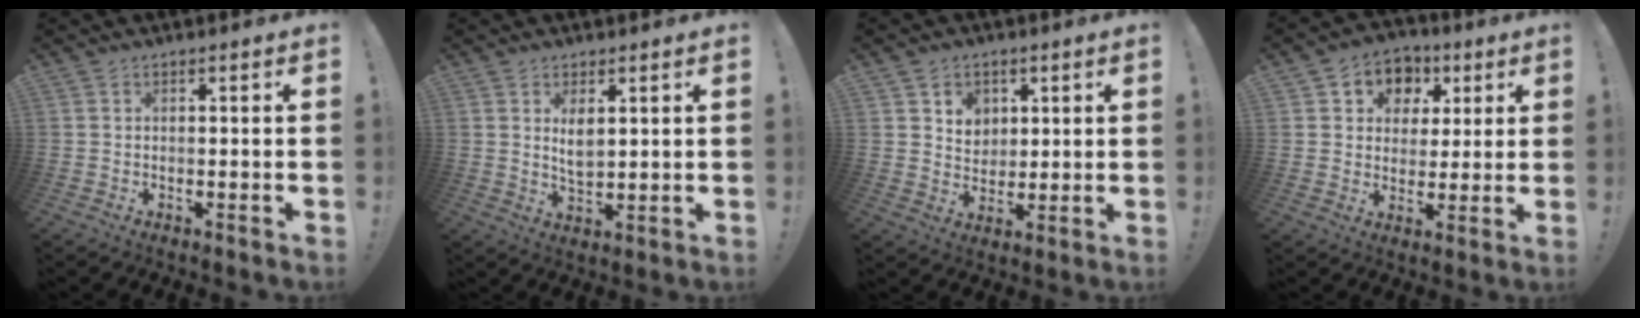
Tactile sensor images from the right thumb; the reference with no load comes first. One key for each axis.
{"total": 5.1, "fx": 1.9, "fy": 2.4, "fz": 4.0, "tx": -0.075, "ty": -0.014, "tz": 0.031}
{"total": 6.5, "fx": 3.1, "fy": 5.5, "fz": 1.3, "tx": -0.017, "ty": -0.021, "tz": 0.060}
{"total": 8.6, "fx": 2.8, "fy": 7.7, "fz": 2.6, "tx": -0.033, "ty": -0.013, "tz": 0.057}